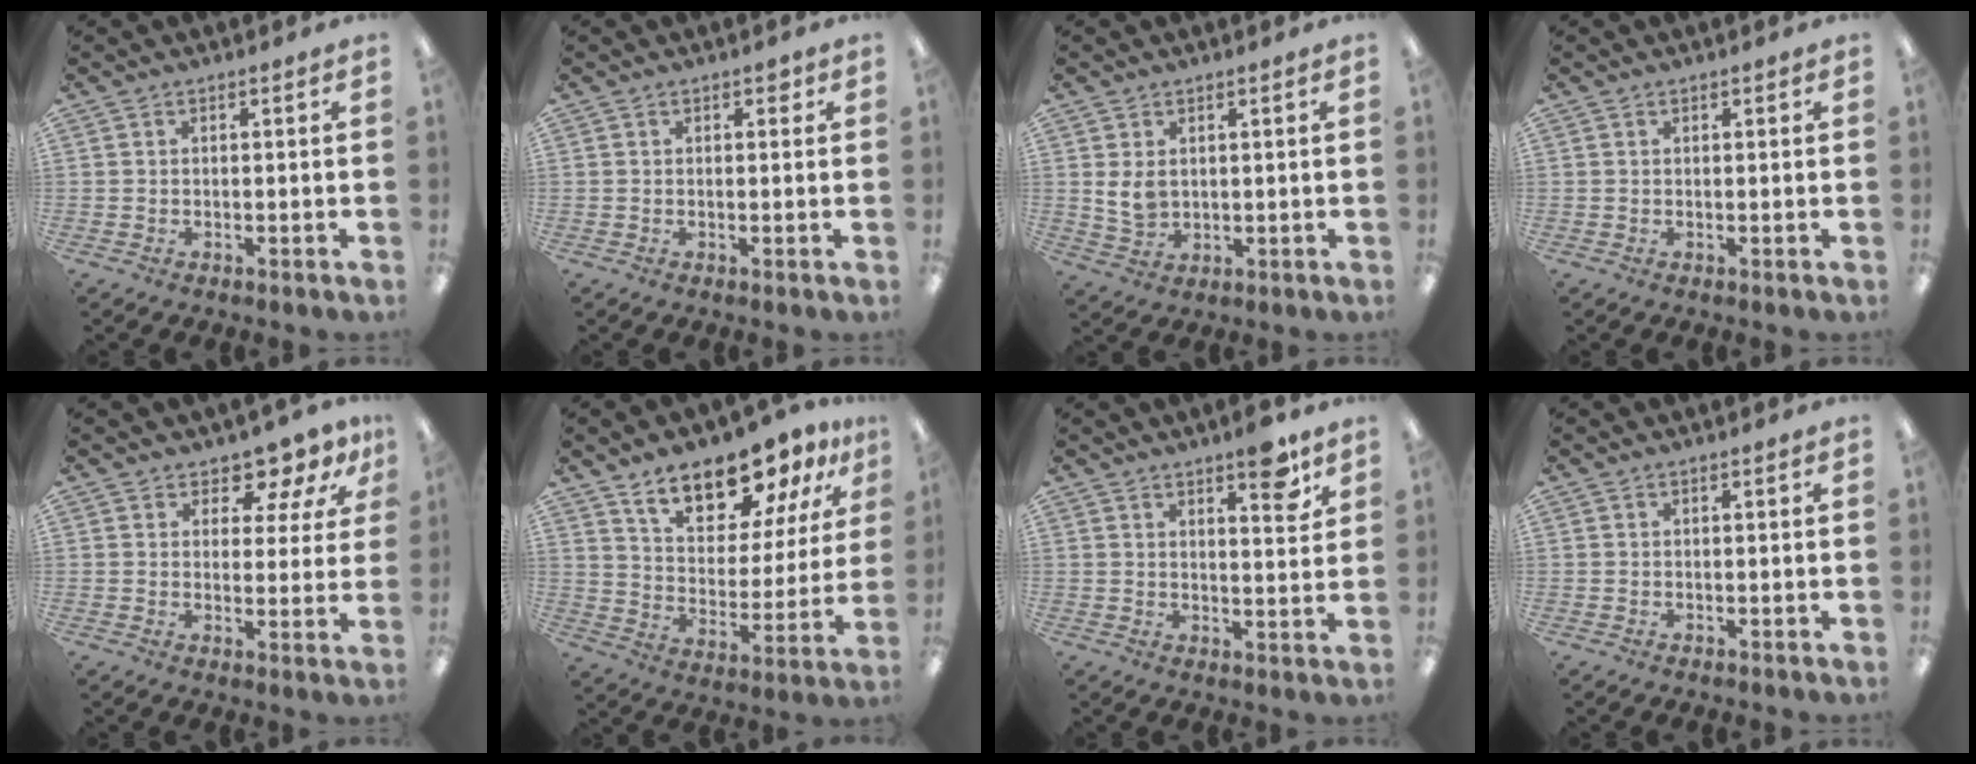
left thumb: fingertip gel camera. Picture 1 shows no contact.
{"total": 1.3, "force": [0.8, 0.7, 0.7], "torque": [0.001, -0.004, 0.010]}
{"total": 5.1, "force": [1.7, 3.5, 3.2], "torque": [-0.070, -0.007, 0.029]}
{"total": 0.6, "force": [0.5, 0.3, 0.2], "torque": [0.005, -0.002, 0.008]}
{"total": 7.9, "force": [6.6, 3.5, 2.6], "torque": [-0.041, -0.044, 0.119]}
{"total": 15.1, "force": [13.1, 6.0, 4.5], "torque": [-0.077, -0.105, 0.234]}
{"total": 7.1, "force": [5.1, 2.0, 4.5], "torque": [-0.045, -0.034, 0.079]}
{"total": 0.0}